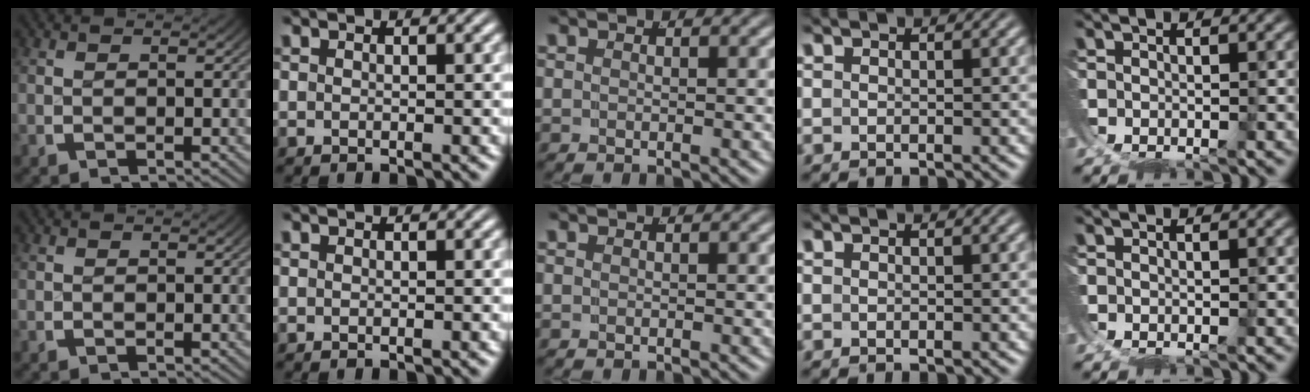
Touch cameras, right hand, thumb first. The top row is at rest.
{"thumb": {"total": 0.6, "force": [-0.5, 0.1, -0.3], "torque": [0.006, -0.003, -0.014]}}